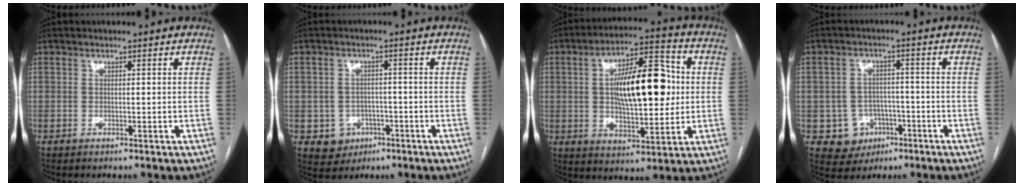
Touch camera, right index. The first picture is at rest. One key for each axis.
{"total": 4.9, "fx": -1.9, "fy": 4.4, "fz": 0.9, "tx": -0.006, "ty": 0.010, "tz": -0.019}
{"total": 15.9, "fx": 1.6, "fy": 5.6, "fz": 14.8, "tx": -0.240, "ty": 0.024, "tz": 0.028}
{"total": 6.6, "fx": -2.5, "fy": 6.0, "fz": 1.1, "tx": -0.013, "ty": 0.011, "tz": -0.028}